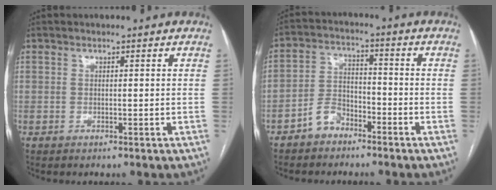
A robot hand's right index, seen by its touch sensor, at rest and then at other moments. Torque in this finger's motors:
{"motor_torque": [0.16, -0.58, -0.38, -0.13]}